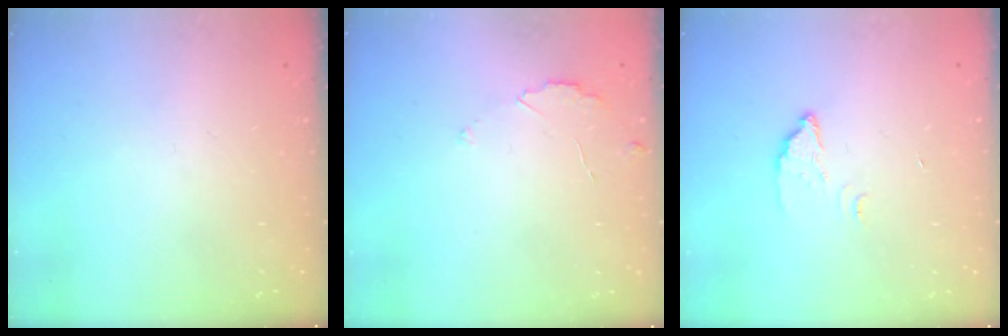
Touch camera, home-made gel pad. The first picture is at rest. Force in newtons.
{"total": 2.7, "press": 2.6, "slide": 0.3}
{"total": 2.9, "press": 2.9, "slide": 0.4}